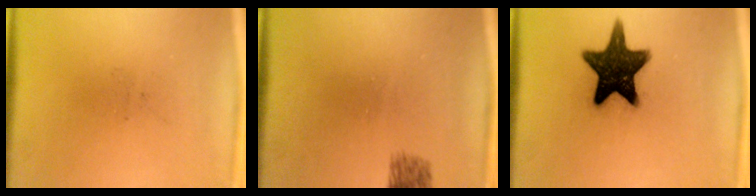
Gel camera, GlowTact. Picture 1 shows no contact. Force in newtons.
{"total": 1.9}
{"total": 15.5}